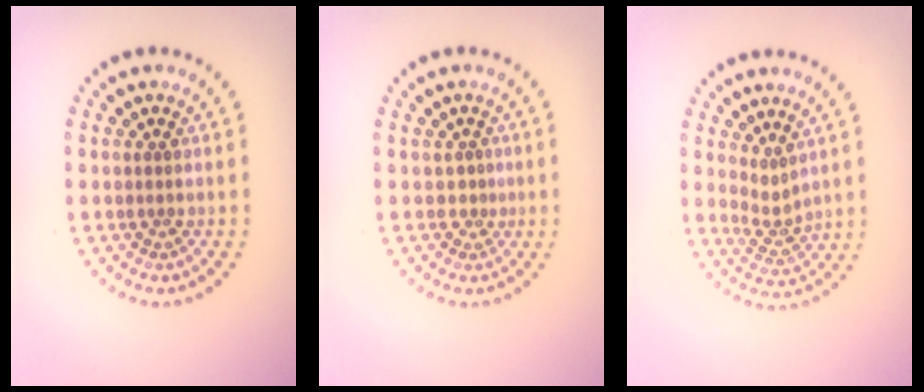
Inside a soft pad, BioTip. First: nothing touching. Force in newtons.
{"total": 0.8, "press": 0.3, "slide": 0.8}
{"total": 2.0, "press": 1.3, "slide": 1.5}